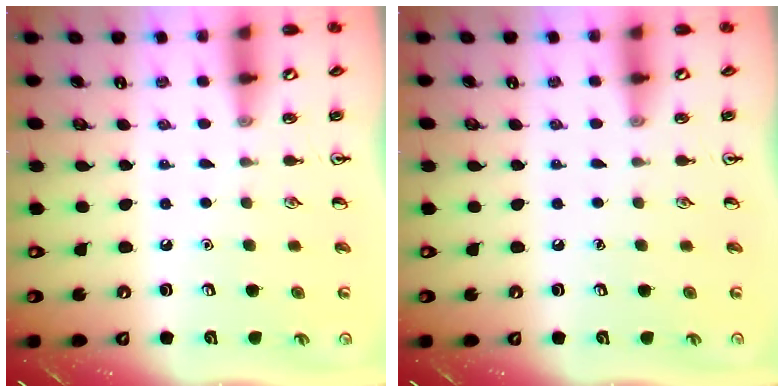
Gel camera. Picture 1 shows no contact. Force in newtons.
{"total": 0.0}